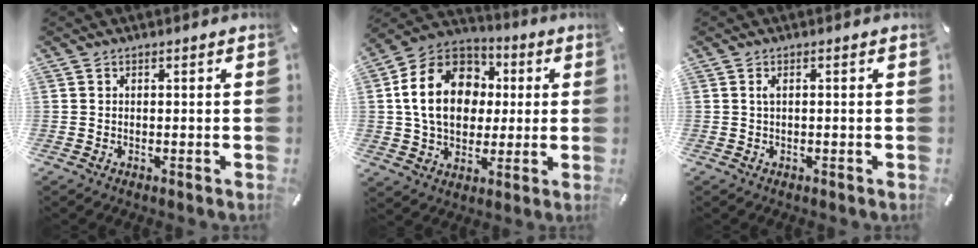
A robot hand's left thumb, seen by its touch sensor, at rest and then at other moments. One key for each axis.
{"total": 18.1, "fx": 2.1, "fy": 14.4, "fz": 10.7, "tx": -0.215, "ty": 0.015, "tz": 0.038}
{"total": 1.3, "fx": 0.2, "fy": 0.2, "fz": 1.2, "tx": -0.024, "ty": 0.000, "tz": 0.003}